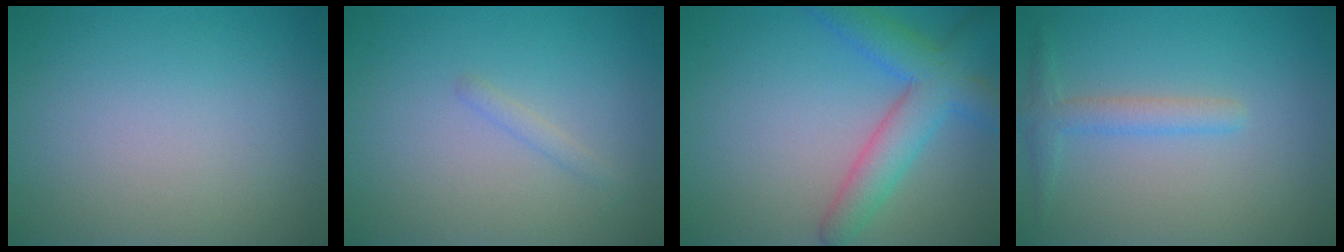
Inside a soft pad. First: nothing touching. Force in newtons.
{"total": 0.9, "press": 0.9, "slide": 0.0}
{"total": 5.1, "press": 5.1, "slide": 0.2}
{"total": 2.0, "press": 2.0, "slide": 0.1}